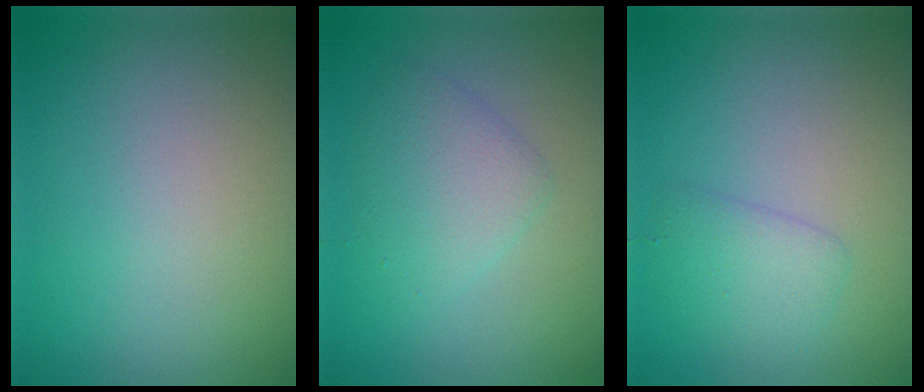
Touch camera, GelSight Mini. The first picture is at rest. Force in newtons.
{"total": 2.9, "press": 2.9, "slide": 0.0}
{"total": 2.2, "press": 2.2, "slide": 0.2}